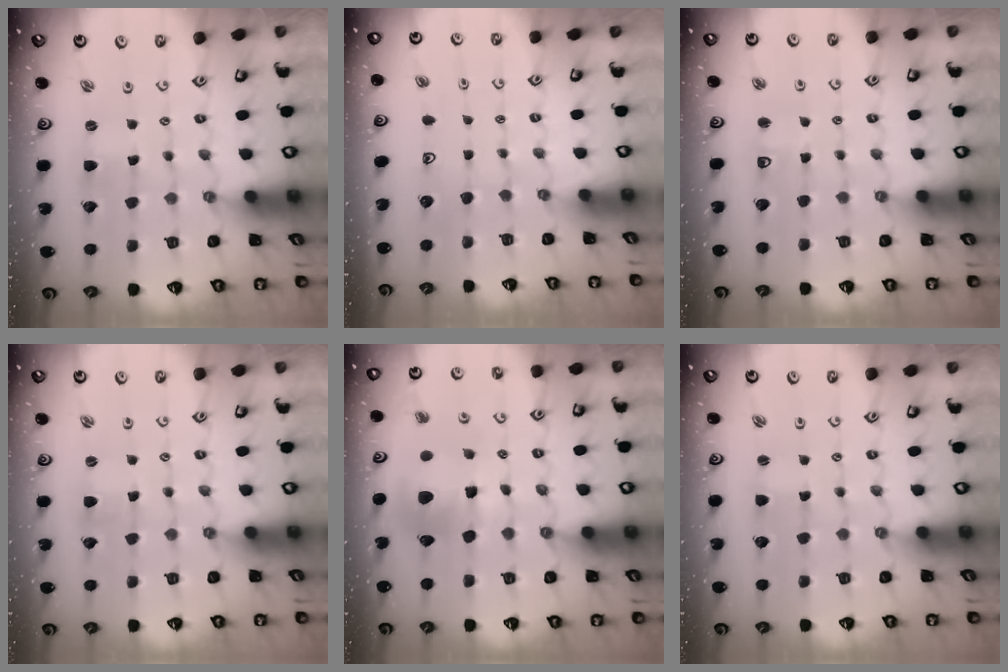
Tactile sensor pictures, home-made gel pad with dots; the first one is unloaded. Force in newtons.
{"total": 0.0}
{"total": 4.2, "press": 4.1, "slide": 0.7}
{"total": 0.9, "press": 0.9, "slide": 0.0}
{"total": 11.2, "press": 11.1, "slide": 1.6}
{"total": 0.6, "press": 0.6, "slide": 0.0}